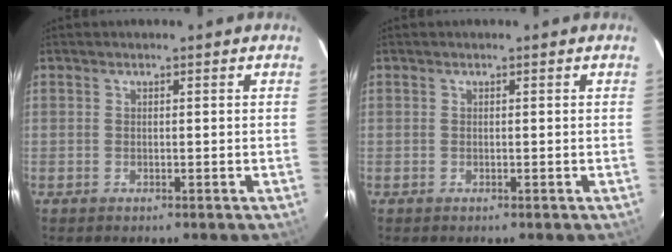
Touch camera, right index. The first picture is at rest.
{"total": 0.0}